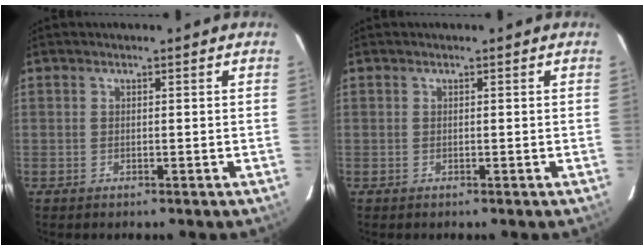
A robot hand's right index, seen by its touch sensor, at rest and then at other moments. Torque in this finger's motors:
{"motor_torque": [0.00, 0.00, 0.00, 0.00]}